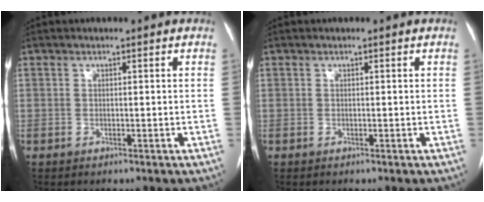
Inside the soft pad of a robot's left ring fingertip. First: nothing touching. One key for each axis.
{"total": 0.0}